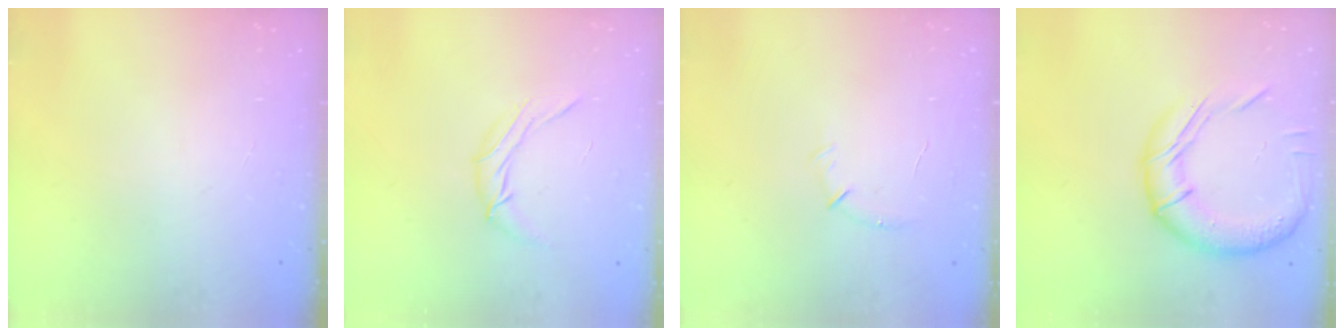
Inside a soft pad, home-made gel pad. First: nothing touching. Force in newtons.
{"total": 7.2, "press": 7.2, "slide": 0.7}
{"total": 5.7, "press": 5.5, "slide": 1.4}
{"total": 17.3, "press": 17.2, "slide": 1.3}